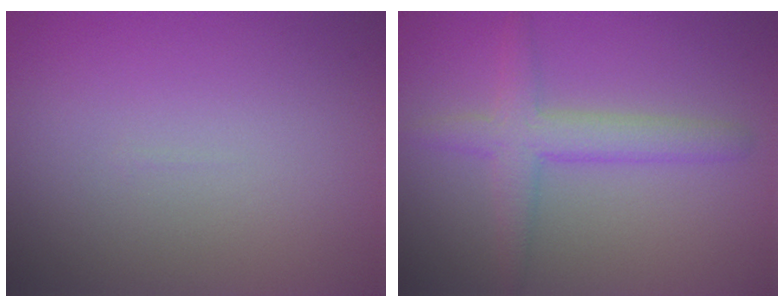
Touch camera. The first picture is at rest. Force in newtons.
{"total": 3.5, "press": 3.5, "slide": 0.0}